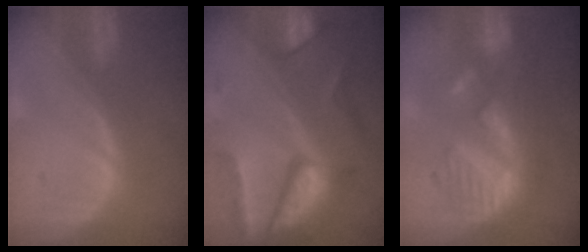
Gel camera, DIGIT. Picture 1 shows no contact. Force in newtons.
{"total": 10.4, "press": 8.8, "slide": 5.5}
{"total": 8.7, "press": 8.7, "slide": 0.6}